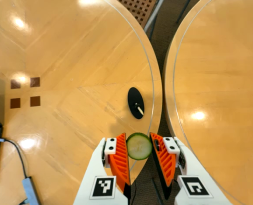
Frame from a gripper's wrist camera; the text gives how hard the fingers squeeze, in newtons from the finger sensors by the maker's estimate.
{"total": 7.5, "left": 7.2, "right": 7.9}